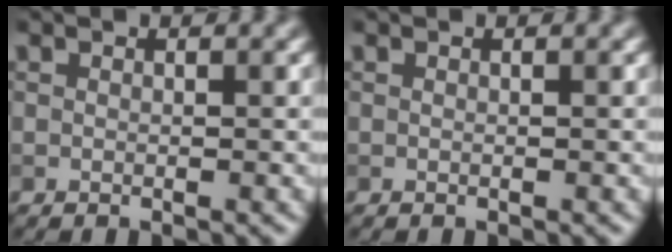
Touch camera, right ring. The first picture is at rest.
{"total": 0.0}